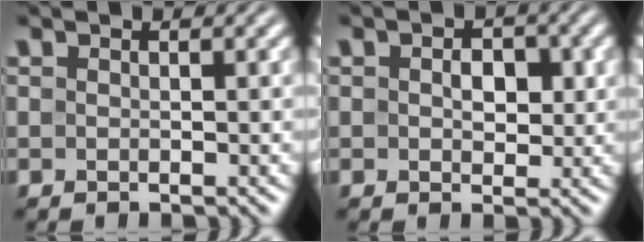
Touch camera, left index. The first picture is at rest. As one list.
[{"total": 2.5, "force": [0.4, 1.7, 1.8], "torque": [-0.028, -0.001, 0.002]}]